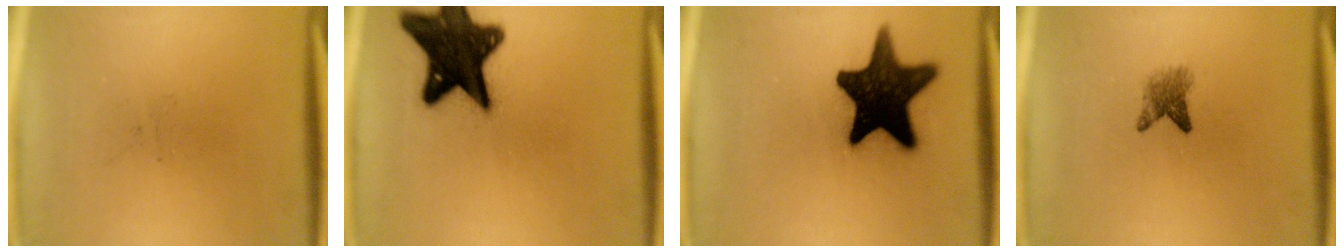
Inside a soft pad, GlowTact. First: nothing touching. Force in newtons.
{"total": 19.0}
{"total": 18.4}
{"total": 2.7}